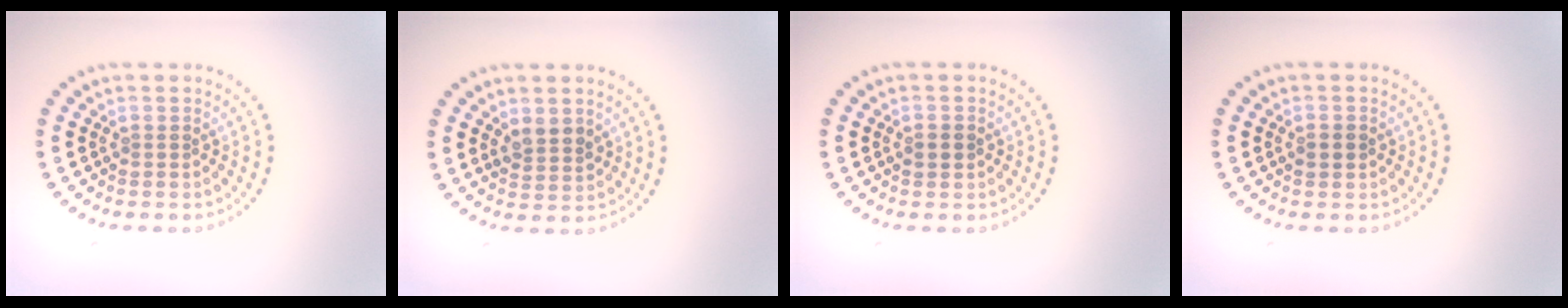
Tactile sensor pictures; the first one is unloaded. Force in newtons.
{"total": 1.8, "press": 1.7, "slide": 0.6}
{"total": 1.6, "press": 1.6, "slide": 0.2}
{"total": 1.6, "press": 1.6, "slide": 0.2}